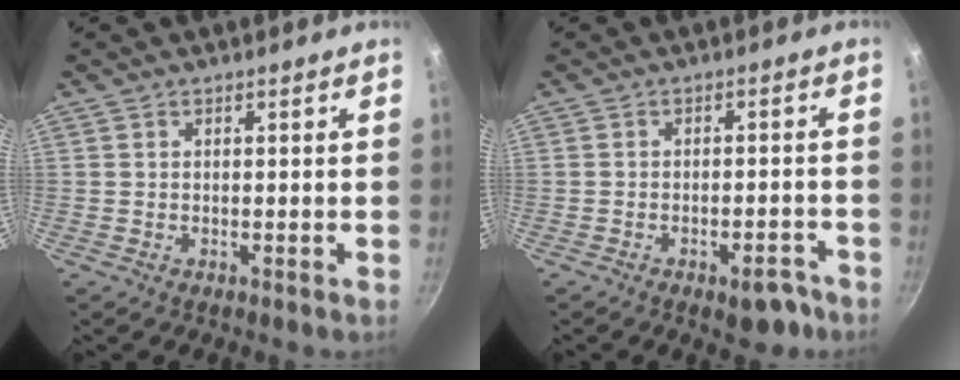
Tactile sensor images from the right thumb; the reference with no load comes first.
{"total": 5.8, "force": [-3.5, 2.8, 3.7], "torque": [-0.021, 0.035, -0.032]}